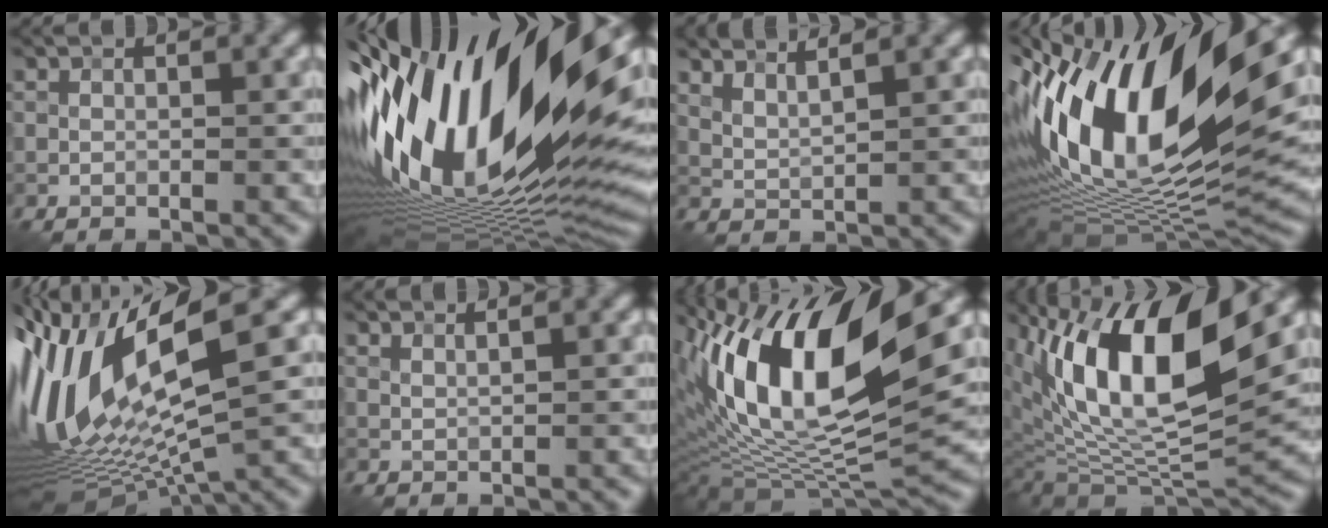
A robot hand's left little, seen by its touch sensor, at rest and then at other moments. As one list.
[{"total": 20.7, "force": [4.9, 8.2, 18.3], "torque": [-0.344, -0.010, 0.081]}, {"total": 2.9, "force": [2.4, 0.5, 1.5], "torque": [-0.029, 0.002, 0.042]}, {"total": 19.2, "force": [3.9, 8.8, 16.6], "torque": [-0.318, 0.011, 0.057]}, {"total": 14.5, "force": [1.6, 5.1, 13.5], "torque": [-0.297, -0.012, 0.048]}, {"total": 1.6, "force": [1.2, 0.4, 0.9], "torque": [-0.011, -0.005, 0.010]}, {"total": 16.5, "force": [4.7, 7.1, 14.1], "torque": [-0.265, 0.017, 0.074]}, {"total": 15.2, "force": [6.3, 6.4, 12.3], "torque": [-0.221, 0.016, 0.104]}]